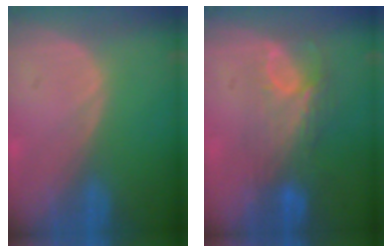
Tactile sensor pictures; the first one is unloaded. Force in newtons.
{"total": 7.9, "press": 7.0, "slide": 3.7}